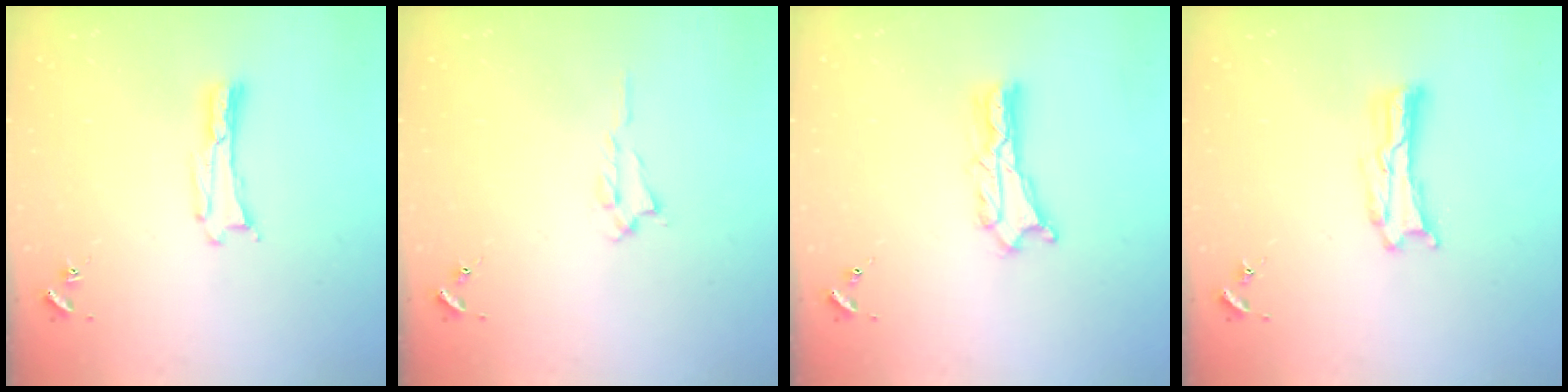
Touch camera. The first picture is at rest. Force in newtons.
{"total": 0.7, "press": 0.6, "slide": 0.2}
{"total": 2.7, "press": 2.6, "slide": 0.3}
{"total": 0.8, "press": 0.8, "slide": 0.2}